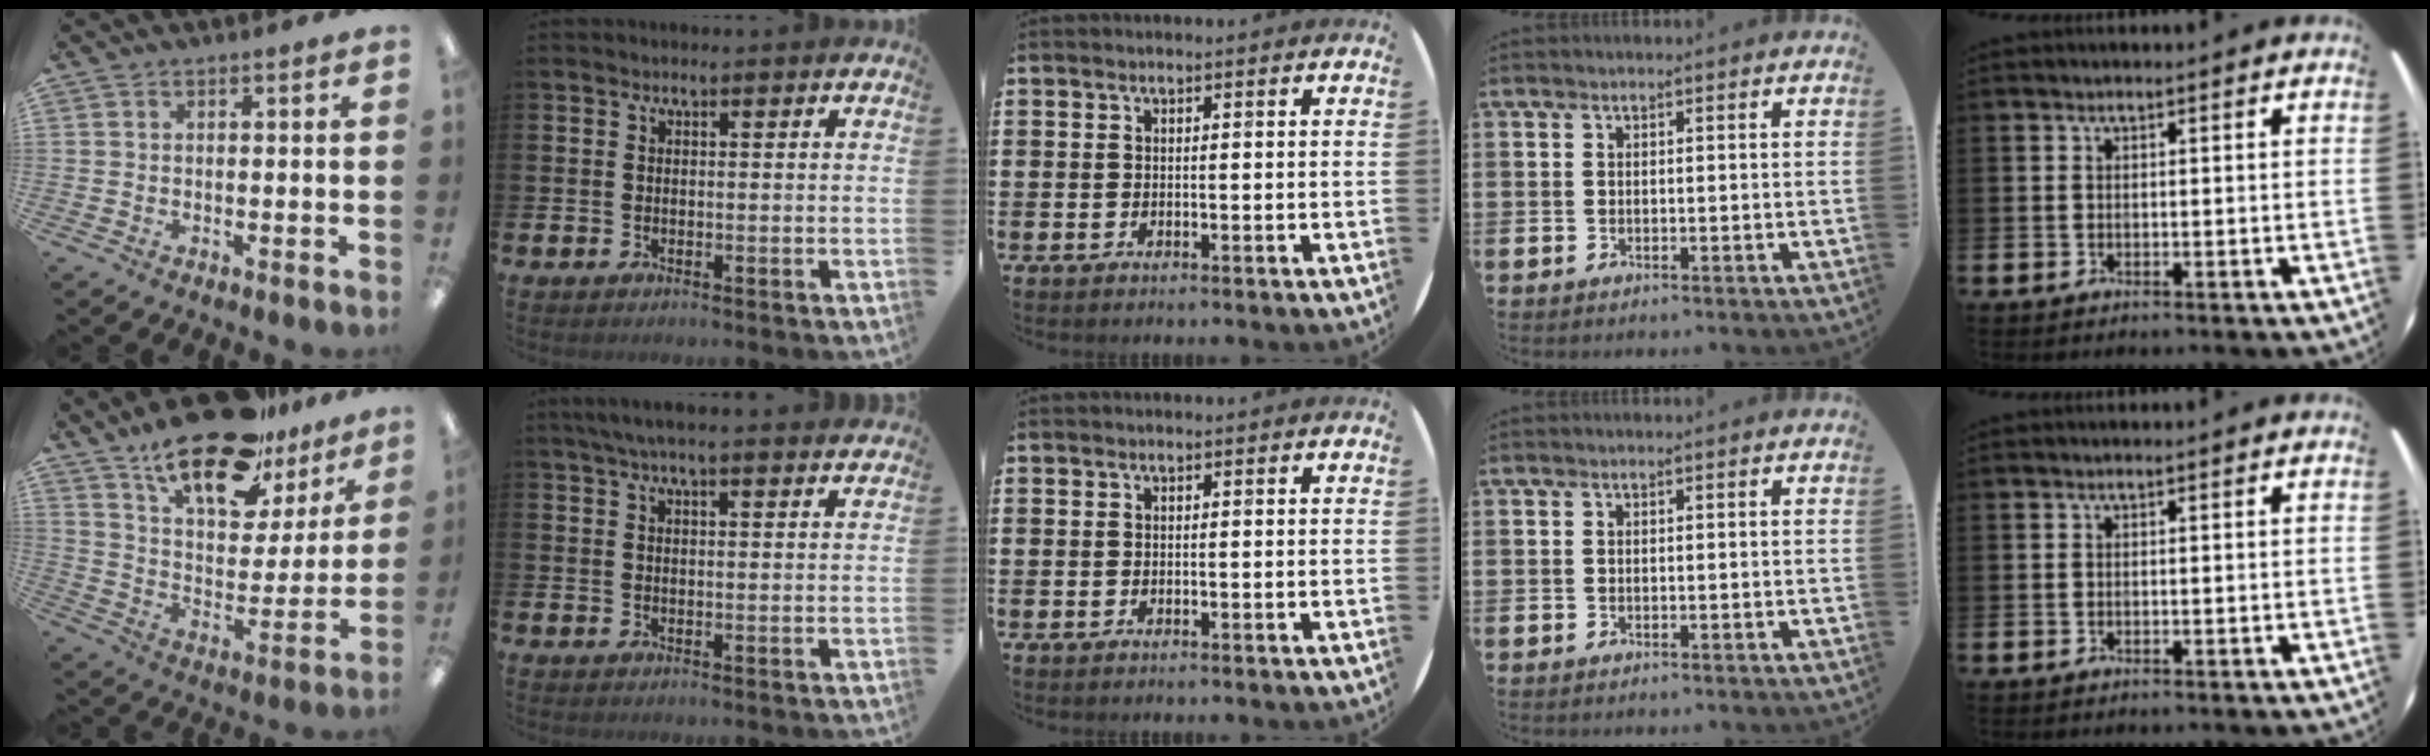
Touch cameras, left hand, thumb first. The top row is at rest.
{"thumb": {"total": 21.8, "force": [15.7, 9.3, 12.0], "torque": [-0.196, -0.096, 0.272]}, "index": {"total": 4.3, "force": [3.9, 0.2, 1.8], "torque": [-0.043, -0.007, 0.071]}}